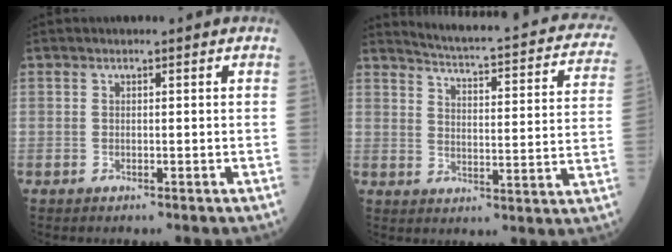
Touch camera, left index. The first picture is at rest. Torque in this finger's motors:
{"motor_torque": [0.06, -1.19, -0.51, 0.01]}